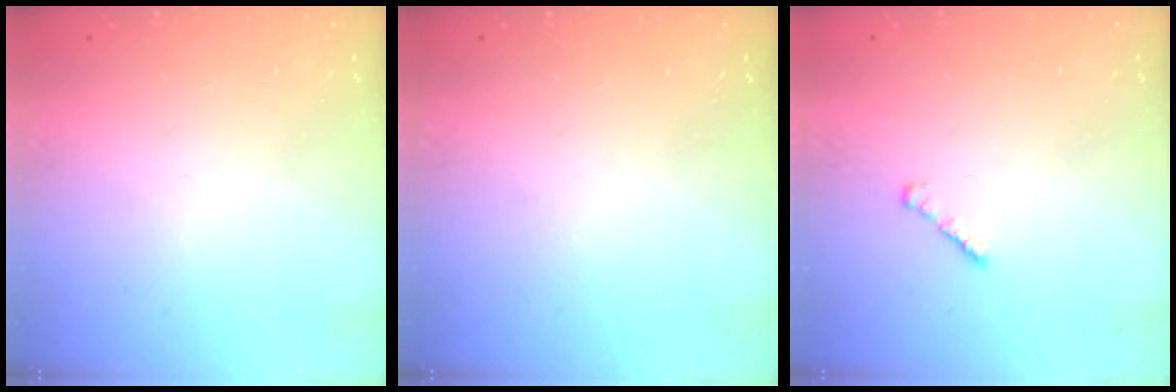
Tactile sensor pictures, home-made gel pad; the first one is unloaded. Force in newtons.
{"total": 0.0}
{"total": 1.6, "press": 1.5, "slide": 0.5}